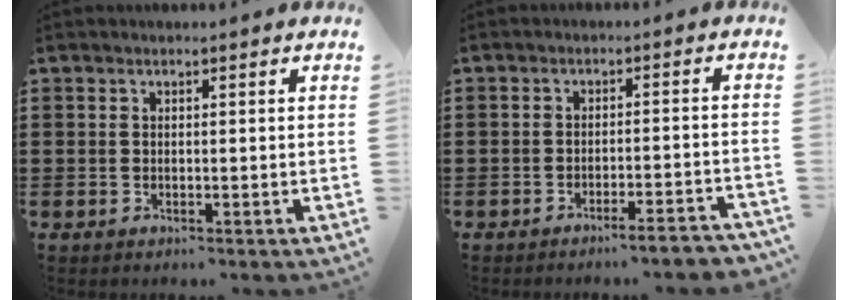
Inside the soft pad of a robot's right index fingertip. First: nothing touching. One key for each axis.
{"total": 3.4, "fx": -3.0, "fy": 0.0, "fz": 1.5, "tx": -0.025, "ty": -0.005, "tz": -0.058}